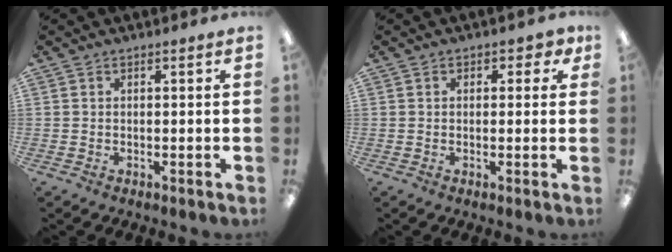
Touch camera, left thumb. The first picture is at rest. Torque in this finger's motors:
{"motor_torque": [0.03, 0.11, -0.21, -0.30, 0.04]}